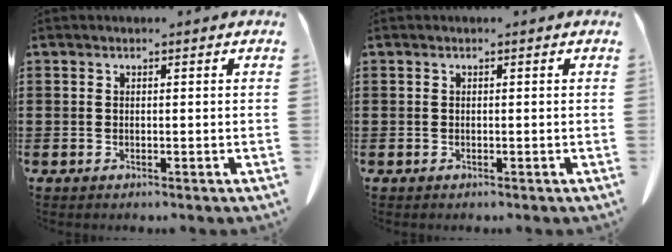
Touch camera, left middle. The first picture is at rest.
{"total": 0.0}